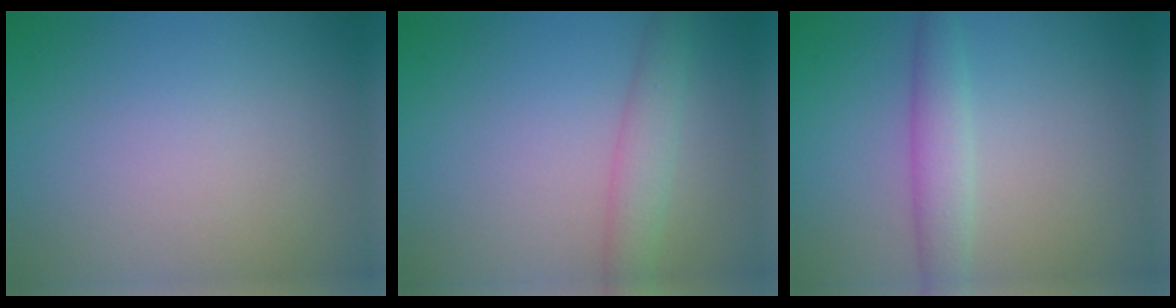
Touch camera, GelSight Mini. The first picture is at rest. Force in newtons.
{"total": 2.8, "press": 2.8, "slide": 0.1}
{"total": 2.4, "press": 2.4, "slide": 0.2}